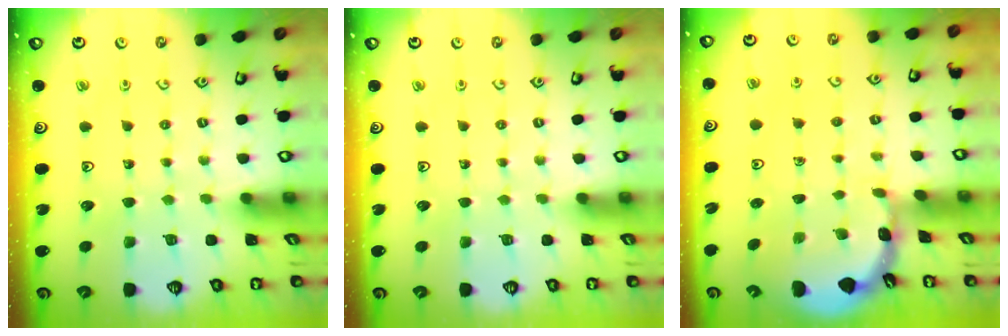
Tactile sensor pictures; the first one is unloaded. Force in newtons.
{"total": 0.0}
{"total": 1.5, "press": 1.5, "slide": 0.1}